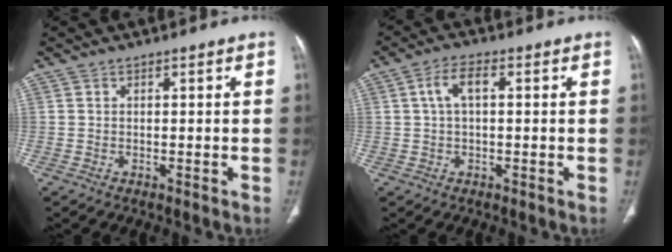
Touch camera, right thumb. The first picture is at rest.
{"total": 6.5, "force": [1.6, 2.9, 5.6], "torque": [-0.113, 0.017, 0.028]}